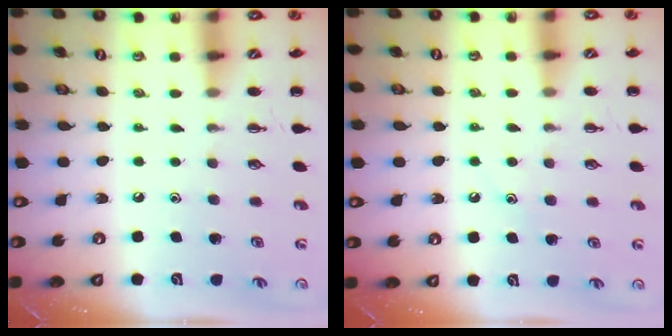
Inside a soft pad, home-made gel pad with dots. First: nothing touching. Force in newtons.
{"total": 7.4, "press": 7.3, "slide": 0.9}